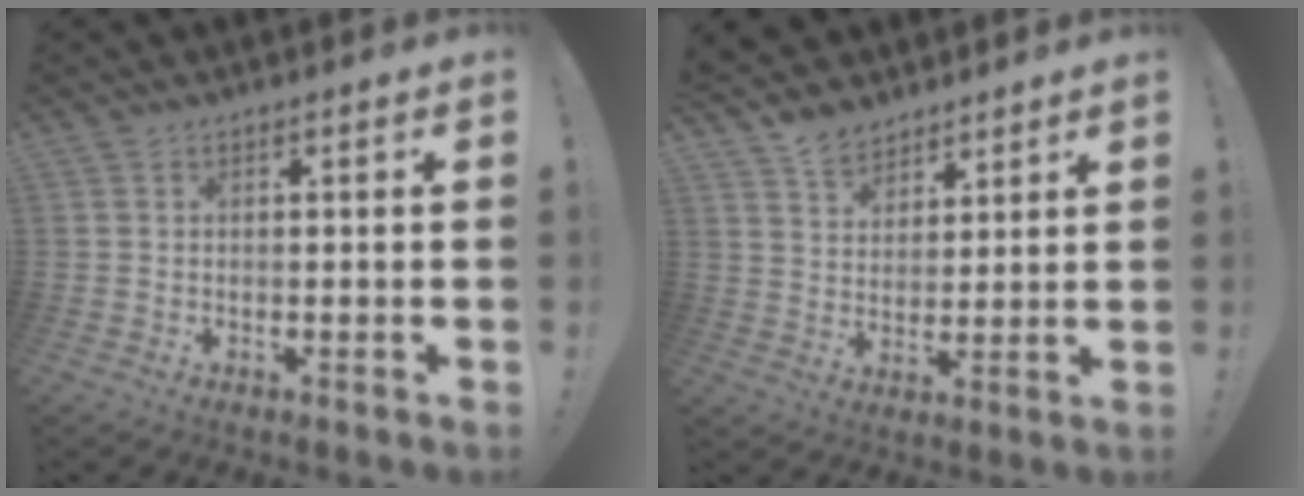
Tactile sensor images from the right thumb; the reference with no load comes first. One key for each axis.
{"total": 7.2, "fx": 6.3, "fy": 3.4, "fz": 1.2, "tx": -0.027, "ty": -0.044, "tz": 0.122}